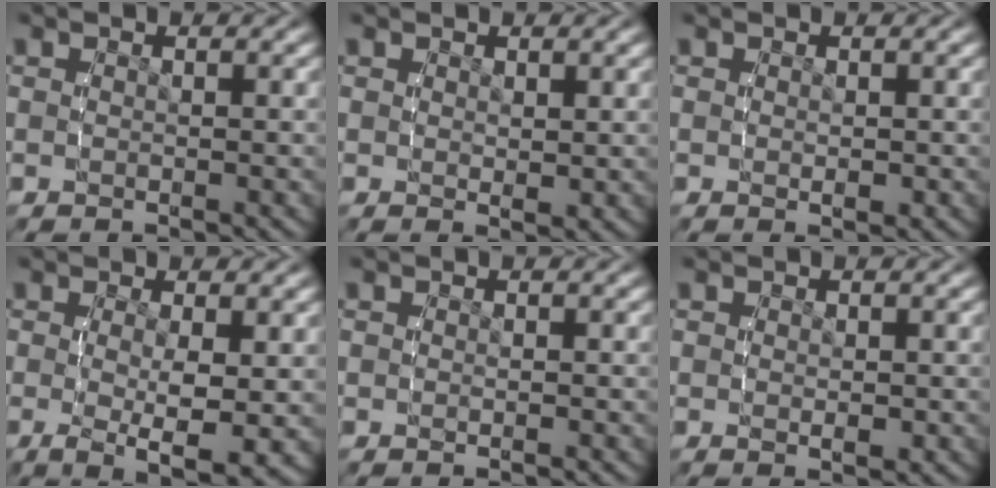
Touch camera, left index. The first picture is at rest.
{"total": 1.0, "force": [0.8, 0.0, 0.6], "torque": [-0.002, -0.006, 0.016]}
{"total": 0.6, "force": [0.3, 0.1, 0.5], "torque": [-0.006, 0.004, 0.003]}
{"total": 6.1, "force": [-1.9, 1.5, 5.6], "torque": [-0.084, -0.027, -0.015]}
{"total": 0.6, "force": [0.0, 0.5, 0.3], "torque": [-0.003, 0.007, -0.003]}
{"total": 0.8, "force": [0.3, 0.1, 0.7], "torque": [-0.007, 0.003, 0.003]}